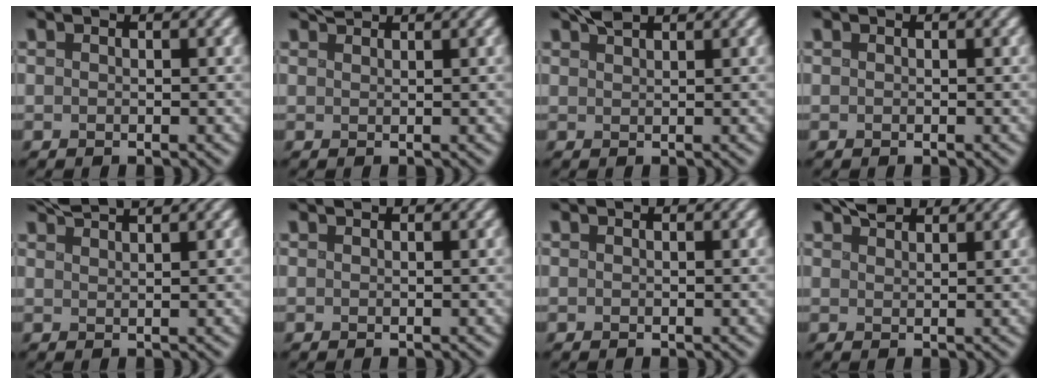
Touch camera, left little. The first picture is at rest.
{"total": 1.4, "force": [1.4, 0.0, 0.4], "torque": [-0.004, 0.004, 0.025]}
{"total": 1.9, "force": [1.7, 0.3, 0.8], "torque": [-0.012, 0.008, 0.032]}
{"total": 0.0}
{"total": 3.0, "force": [2.7, 0.3, 1.2], "torque": [-0.005, 0.012, 0.044]}
{"total": 0.0}
{"total": 0.0}
{"total": 2.3, "force": [2.1, 0.5, 0.7], "torque": [-0.008, 0.009, 0.041]}